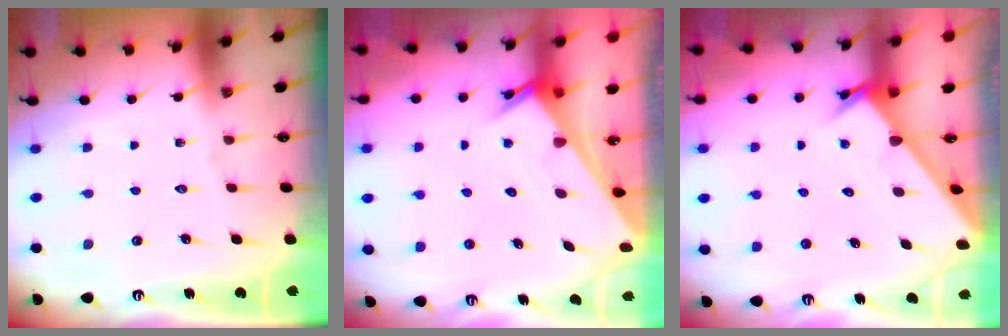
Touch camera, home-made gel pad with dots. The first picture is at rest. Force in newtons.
{"total": 3.1, "press": 3.1, "slide": 0.2}
{"total": 2.9, "press": 2.9, "slide": 0.1}